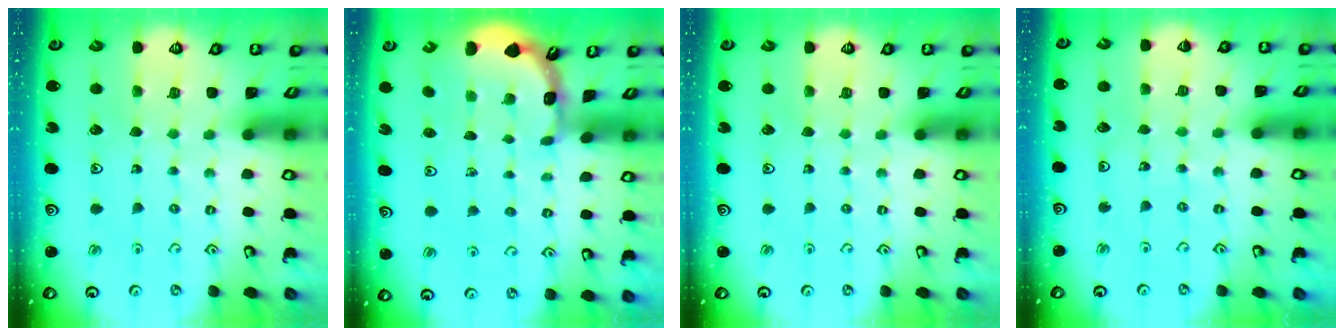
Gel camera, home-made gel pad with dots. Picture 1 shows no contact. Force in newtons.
{"total": 1.9, "press": 1.9, "slide": 0.1}
{"total": 0.0}
{"total": 2.7, "press": 2.6, "slide": 0.3}